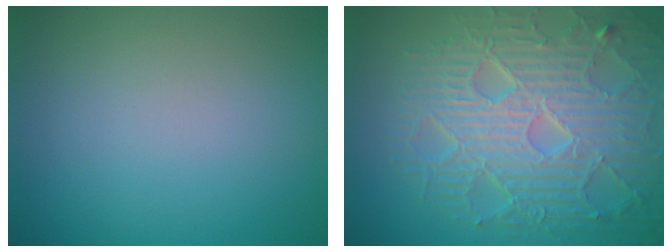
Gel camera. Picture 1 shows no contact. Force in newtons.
{"total": 8.8, "press": 6.3, "slide": 6.2}